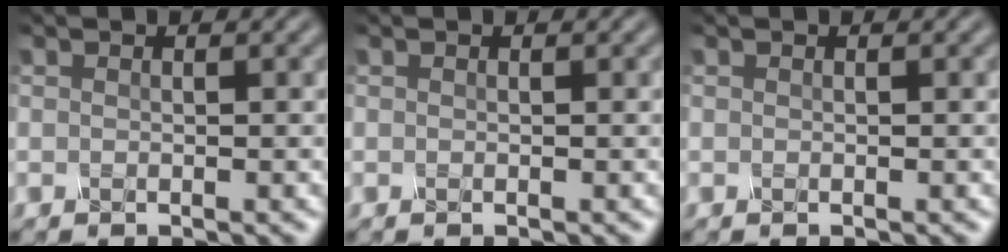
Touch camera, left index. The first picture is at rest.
{"total": 0.0}
{"total": 0.0}